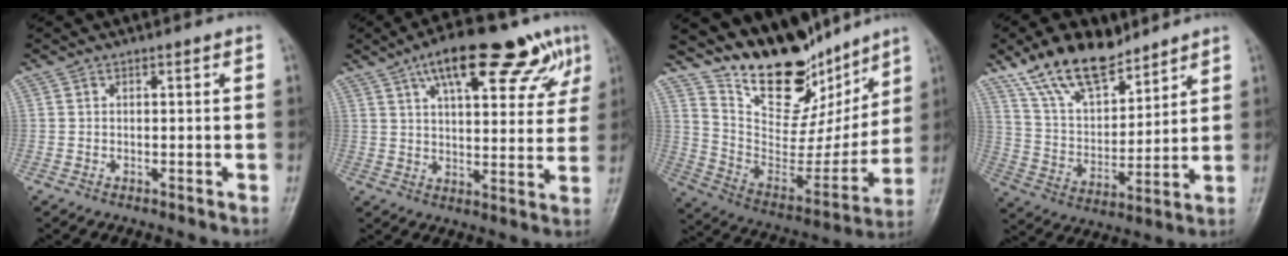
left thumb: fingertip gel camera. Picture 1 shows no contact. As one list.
[{"total": 20.4, "force": [11.4, 7.3, 15.2], "torque": [-0.191, -0.008, 0.166]}, {"total": 21.2, "force": [16.6, 9.0, 9.6], "torque": [-0.093, -0.094, 0.286]}, {"total": 15.4, "force": [11.2, 7.0, 7.9], "torque": [-0.108, -0.054, 0.213]}]